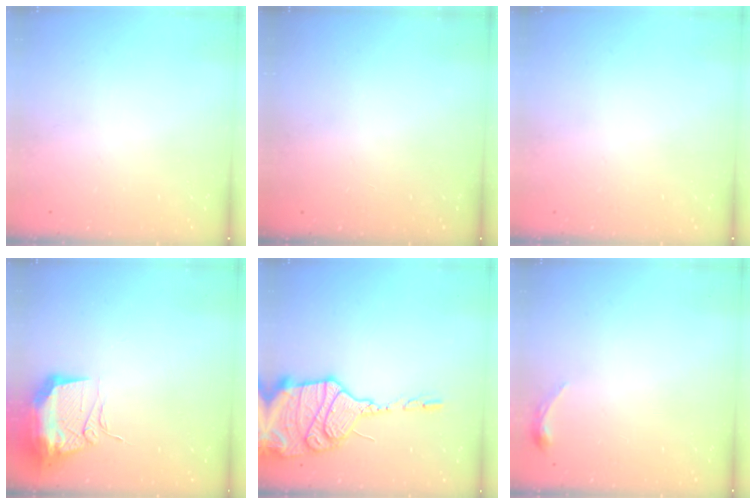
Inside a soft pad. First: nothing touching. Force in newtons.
{"total": 0.0}
{"total": 0.0}
{"total": 13.6, "press": 13.3, "slide": 2.8}
{"total": 20.5, "press": 19.8, "slide": 5.4}
{"total": 3.4, "press": 3.3, "slide": 0.6}